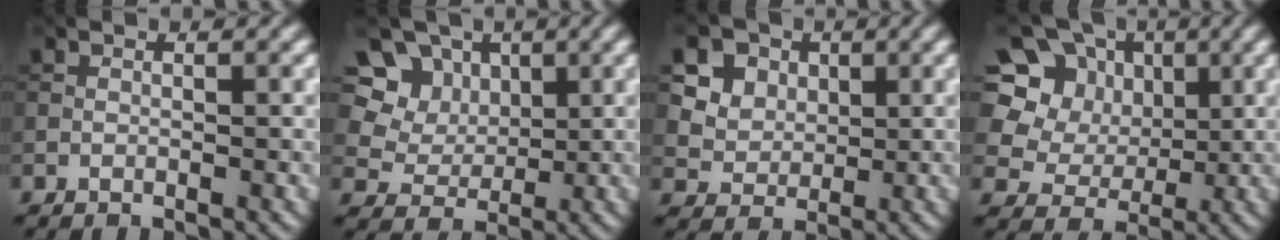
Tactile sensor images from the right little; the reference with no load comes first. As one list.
[{"total": 8.3, "force": [4.1, 6.7, 2.7], "torque": [-0.049, 0.011, 0.063]}, {"total": 10.4, "force": [4.9, 8.1, 4.3], "torque": [-0.104, 0.029, 0.073]}, {"total": 10.0, "force": [4.0, 8.5, 3.6], "torque": [-0.097, 0.026, 0.060]}]